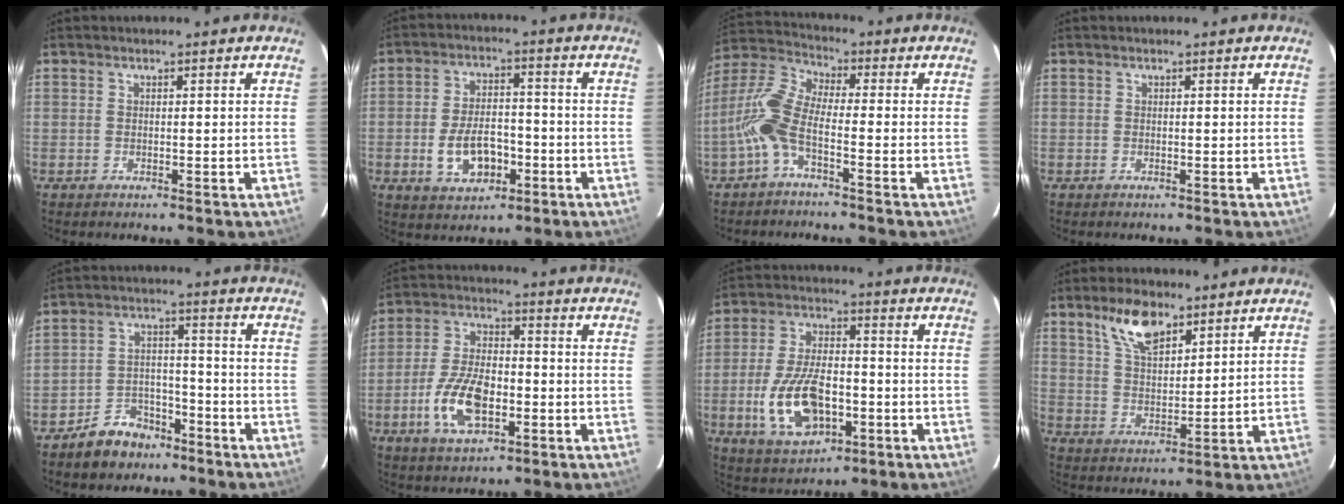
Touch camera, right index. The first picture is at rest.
{"total": 9.1, "force": [-3.1, 5.4, 6.6], "torque": [-0.133, 0.008, -0.039]}
{"total": 8.2, "force": [-3.2, 2.6, 7.1], "torque": [-0.169, 0.014, -0.071]}
{"total": 0.0}
{"total": 8.2, "force": [-6.0, 5.2, 1.8], "torque": [-0.045, 0.023, -0.086]}
{"total": 11.8, "force": [-4.1, 5.7, 9.5], "torque": [-0.199, -0.001, -0.071]}
{"total": 14.6, "force": [-4.3, 7.8, 11.6], "torque": [-0.241, -0.002, -0.063]}
{"total": 9.2, "force": [6.1, 4.0, 5.7], "torque": [-0.101, 0.008, 0.119]}